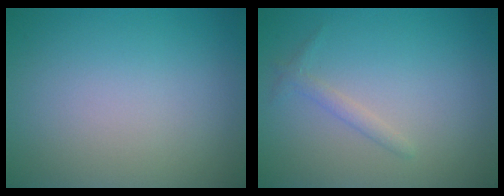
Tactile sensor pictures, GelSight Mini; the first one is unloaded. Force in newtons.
{"total": 1.1, "press": 1.1, "slide": 0.1}